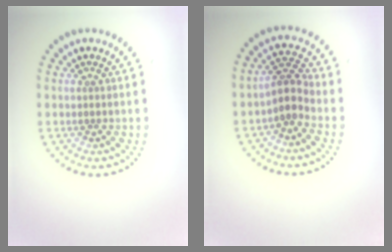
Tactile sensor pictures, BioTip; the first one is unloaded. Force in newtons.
{"total": 2.6, "press": 2.0, "slide": 1.6}